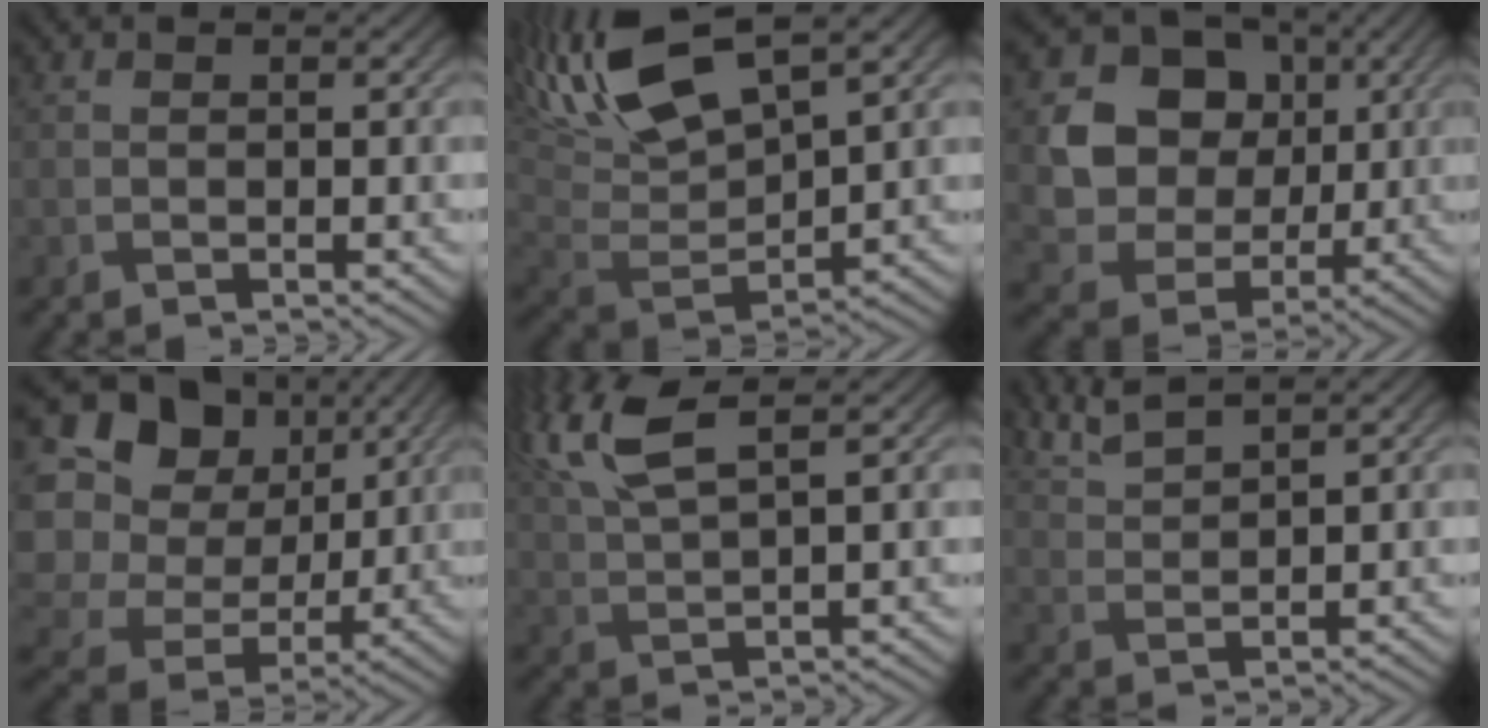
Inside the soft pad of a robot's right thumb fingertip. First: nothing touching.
{"total": 15.2, "force": [8.1, 5.6, 11.6], "torque": [-0.276, 0.021, 0.157]}
{"total": 11.1, "force": [1.8, 9.6, 5.3], "torque": [-0.115, -0.006, 0.026]}
{"total": 18.8, "force": [3.1, 16.2, 9.1], "torque": [-0.285, 0.013, 0.070]}
{"total": 8.4, "force": [4.7, 2.2, 6.6], "torque": [-0.158, 0.026, 0.099]}
{"total": 4.4, "force": [3.6, 0.7, 2.5], "torque": [-0.051, 0.011, 0.080]}